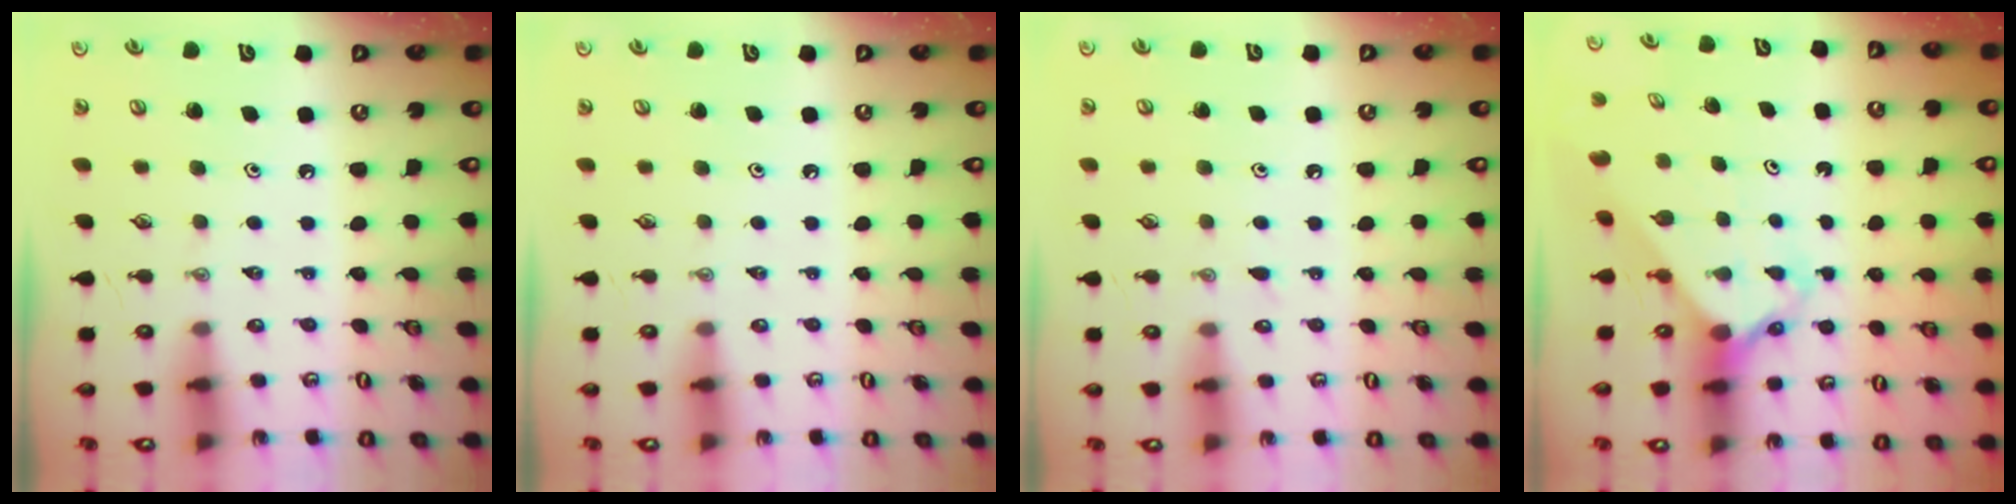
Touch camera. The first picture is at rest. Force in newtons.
{"total": 0.0}
{"total": 4.4, "press": 4.4, "slide": 0.6}
{"total": 2.6, "press": 2.6, "slide": 0.1}